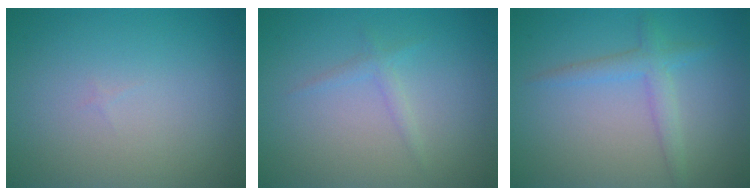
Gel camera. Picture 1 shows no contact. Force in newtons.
{"total": 1.1, "press": 1.1, "slide": 0.1}
{"total": 2.3, "press": 2.3, "slide": 0.2}